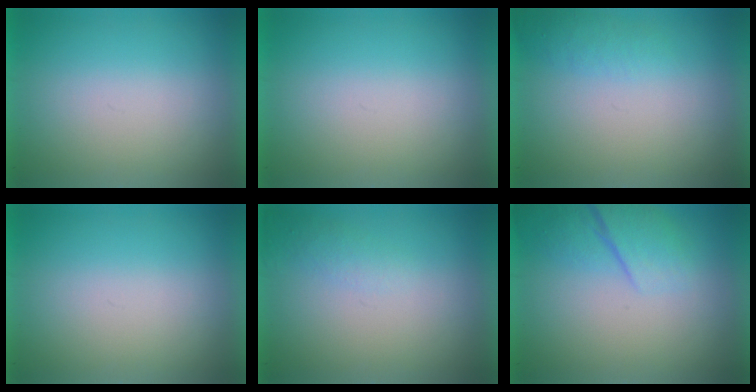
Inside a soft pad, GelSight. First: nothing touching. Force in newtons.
{"total": 0.0}
{"total": 1.3}
{"total": 0.0}
{"total": 1.3}
{"total": 2.5}